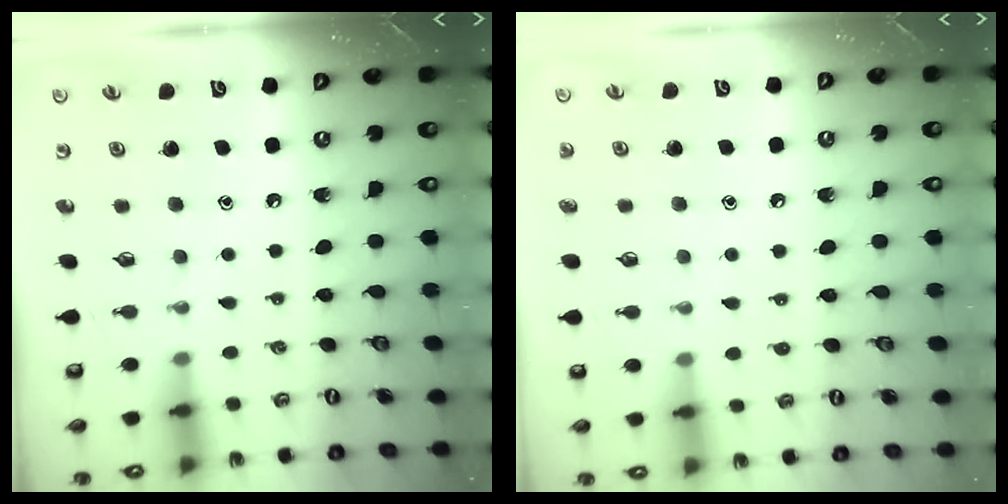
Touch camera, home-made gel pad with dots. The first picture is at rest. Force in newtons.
{"total": 4.3, "press": 4.3, "slide": 0.5}